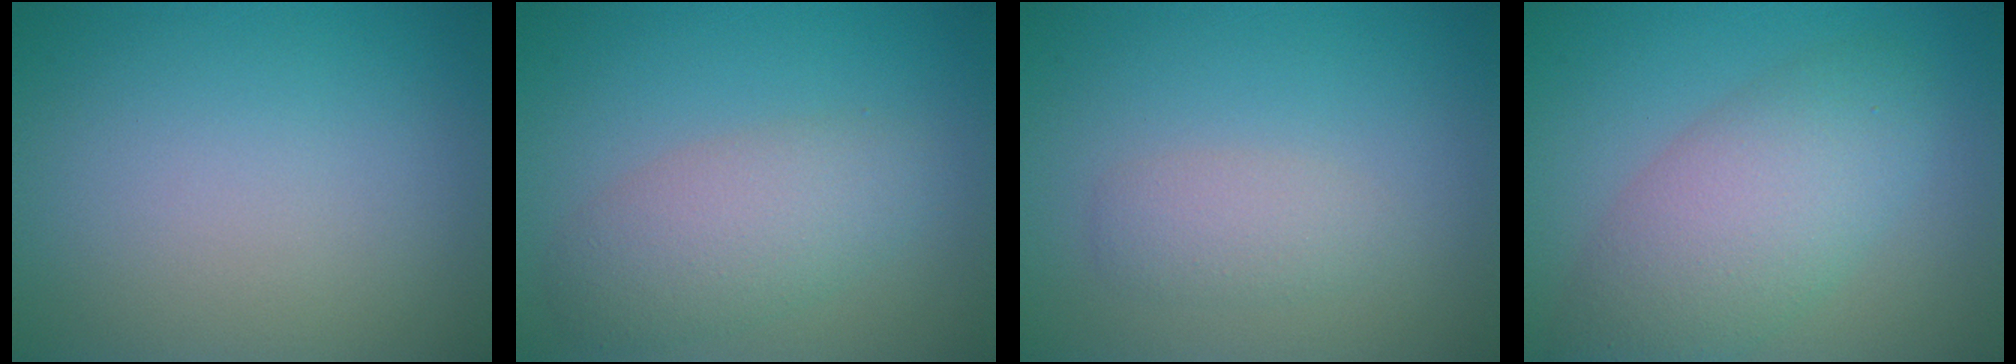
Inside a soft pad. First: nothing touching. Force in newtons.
{"total": 4.1, "press": 4.1, "slide": 0.2}
{"total": 1.8, "press": 1.8, "slide": 0.1}
{"total": 6.3, "press": 6.3, "slide": 0.4}